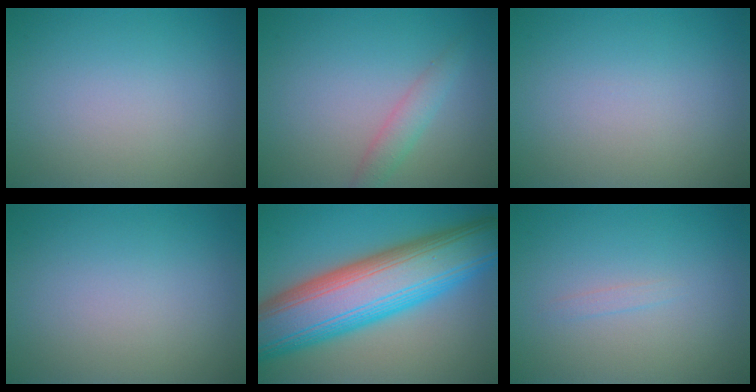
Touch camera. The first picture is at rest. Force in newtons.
{"total": 1.9, "press": 1.9, "slide": 0.1}
{"total": 0.0}
{"total": 0.0}
{"total": 14.4, "press": 14.3, "slide": 0.4}
{"total": 0.6, "press": 0.6, "slide": 0.1}